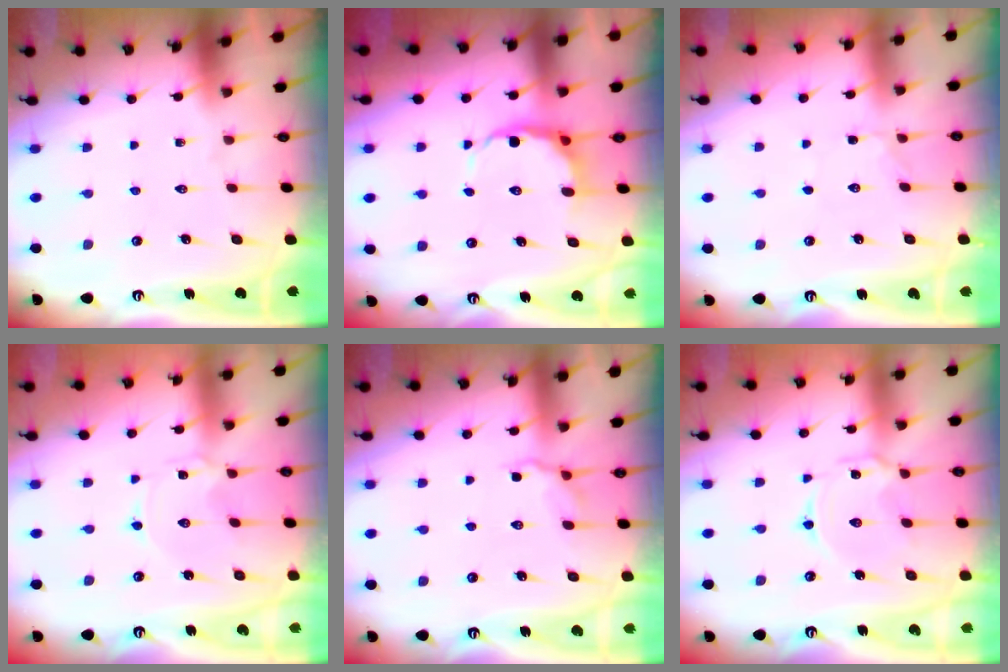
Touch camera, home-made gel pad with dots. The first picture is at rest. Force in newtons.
{"total": 7.1, "press": 7.0, "slide": 1.6}
{"total": 1.8, "press": 1.8, "slide": 0.4}
{"total": 0.0}
{"total": 4.7, "press": 4.4, "slide": 1.7}
{"total": 2.6, "press": 2.6, "slide": 0.3}